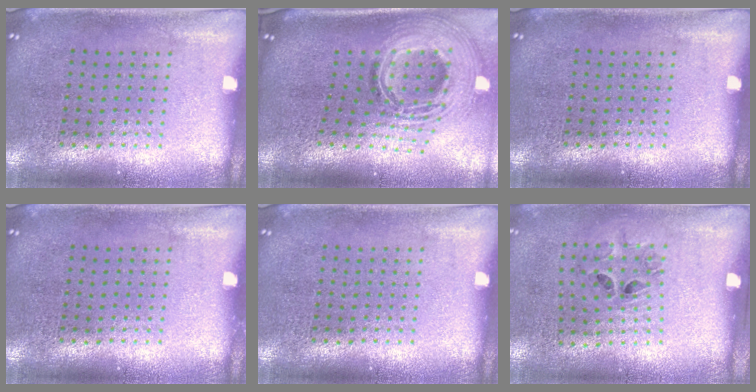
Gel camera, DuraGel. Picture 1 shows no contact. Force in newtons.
{"total": 2.8, "press": 1.9, "slide": 2.1}
{"total": 0.0}
{"total": 0.0}
{"total": 0.0}
{"total": 1.3, "press": 0.7, "slide": 1.2}